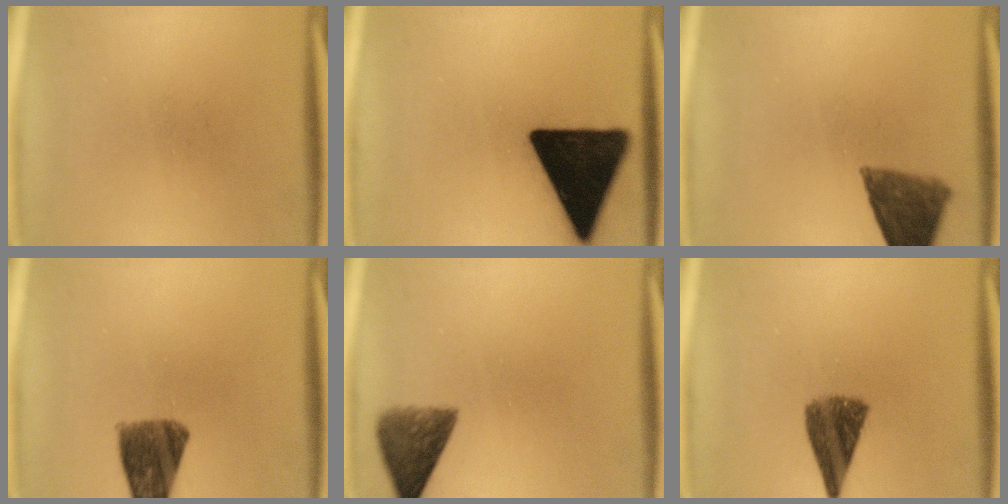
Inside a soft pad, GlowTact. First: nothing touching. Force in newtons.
{"total": 19.6}
{"total": 9.2}
{"total": 9.2}
{"total": 6.5}
{"total": 7.6}